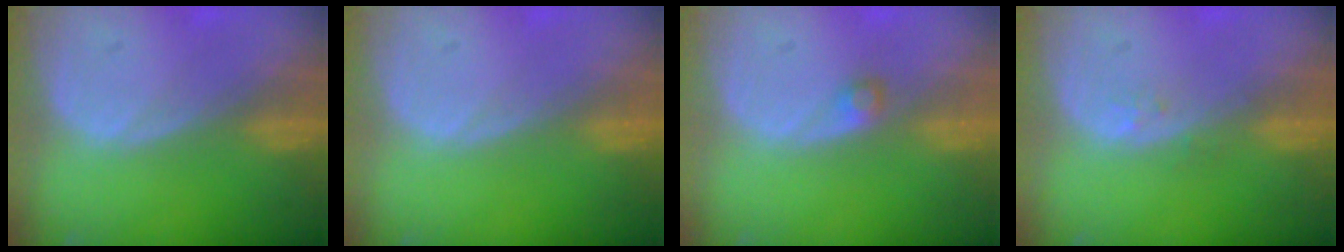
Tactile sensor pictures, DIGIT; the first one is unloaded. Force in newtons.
{"total": 0.0}
{"total": 1.5, "press": 1.4, "slide": 0.2}
{"total": 0.9, "press": 0.9, "slide": 0.2}